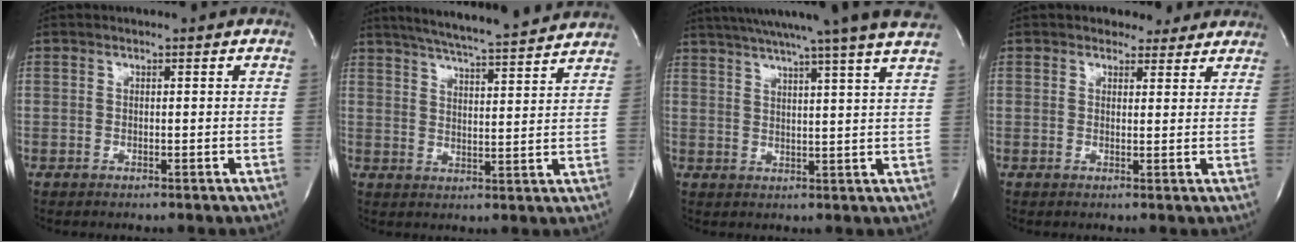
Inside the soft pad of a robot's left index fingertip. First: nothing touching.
{"total": 16.2, "force": [14.6, 0.3, 7.1], "torque": [-0.121, 0.005, 0.200]}
{"total": 20.7, "force": [17.7, -1.7, 10.7], "torque": [-0.181, -0.019, 0.231]}
{"total": 3.8, "force": [3.2, 2.0, 0.4], "torque": [0.001, -0.001, 0.030]}